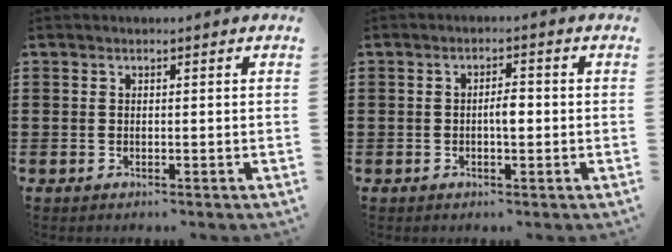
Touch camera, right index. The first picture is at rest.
{"total": 2.5, "force": [-0.3, 0.9, 2.3], "torque": [-0.043, 0.003, -0.007]}